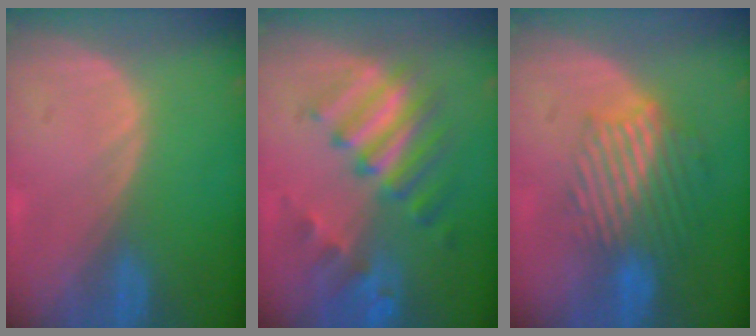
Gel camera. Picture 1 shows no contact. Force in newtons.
{"total": 9.5, "press": 8.4, "slide": 4.5}
{"total": 9.5, "press": 8.1, "slide": 4.9}